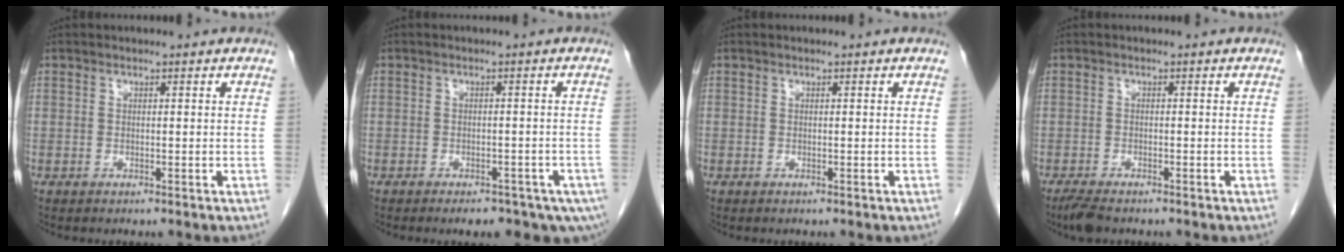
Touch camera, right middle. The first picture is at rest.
{"total": 9.9, "force": [-6.7, 4.4, 5.9], "torque": [-0.072, -0.009, -0.078]}
{"total": 0.0}
{"total": 3.0, "force": [-2.4, 0.8, 1.7], "torque": [-0.038, -0.008, -0.040]}